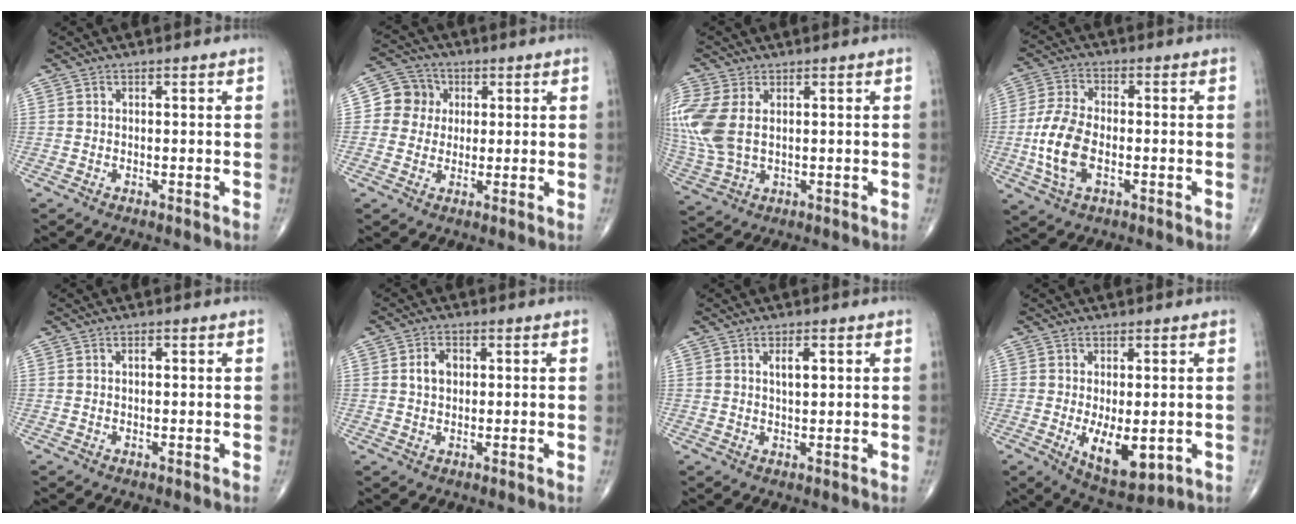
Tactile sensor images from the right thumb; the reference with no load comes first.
{"total": 6.7, "force": [0.9, 6.5, 1.7], "torque": [0.005, 0.009, 0.005]}
{"total": 12.8, "force": [2.2, 8.2, 9.7], "torque": [-0.262, -0.001, 0.054]}
{"total": 10.3, "force": [-2.1, 5.6, 8.4], "torque": [-0.177, 0.008, -0.044]}
{"total": 0.9, "force": [0.2, 0.4, 0.7], "torque": [-0.012, 0.000, 0.003]}
{"total": 3.8, "force": [0.7, 2.7, 2.5], "torque": [-0.040, 0.006, 0.009]}
{"total": 2.9, "force": [1.0, 1.1, 2.4], "torque": [-0.037, -0.005, 0.016]}
{"total": 9.0, "force": [-1.7, 4.3, 7.8], "torque": [-0.105, -0.018, -0.011]}